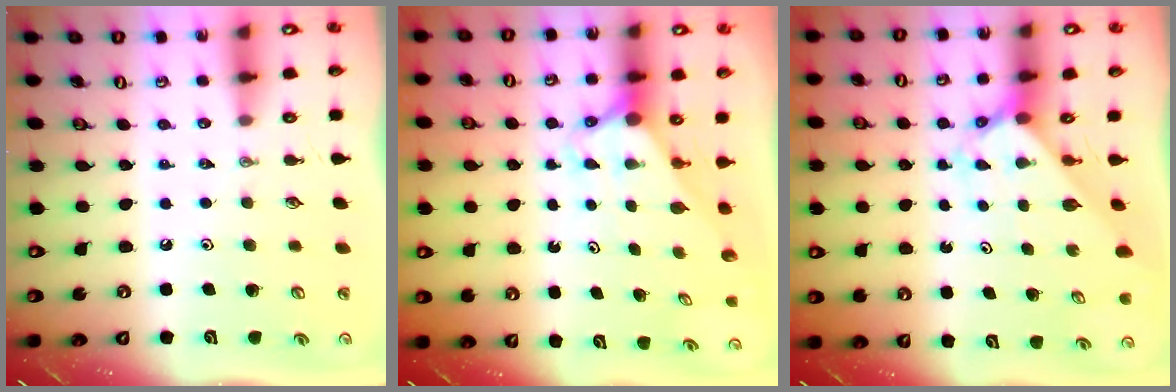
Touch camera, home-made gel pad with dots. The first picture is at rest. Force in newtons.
{"total": 2.7, "press": 2.7, "slide": 0.0}
{"total": 2.2, "press": 2.2, "slide": 0.2}